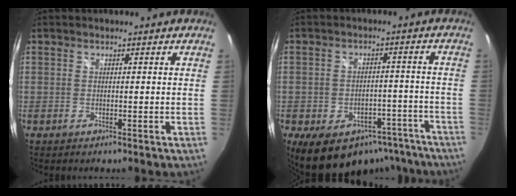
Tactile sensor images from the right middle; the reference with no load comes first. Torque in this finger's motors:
{"motor_torque": [1.10, -1.03, 0.22, 0.10]}